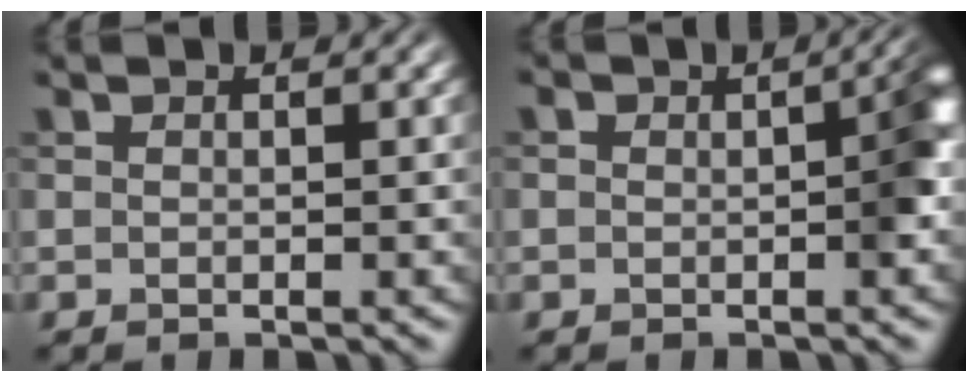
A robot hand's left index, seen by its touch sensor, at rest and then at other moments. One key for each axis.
{"total": 2.7, "fx": -0.3, "fy": 1.0, "fz": 2.5, "tx": -0.033, "ty": 0.006, "tz": -0.007}